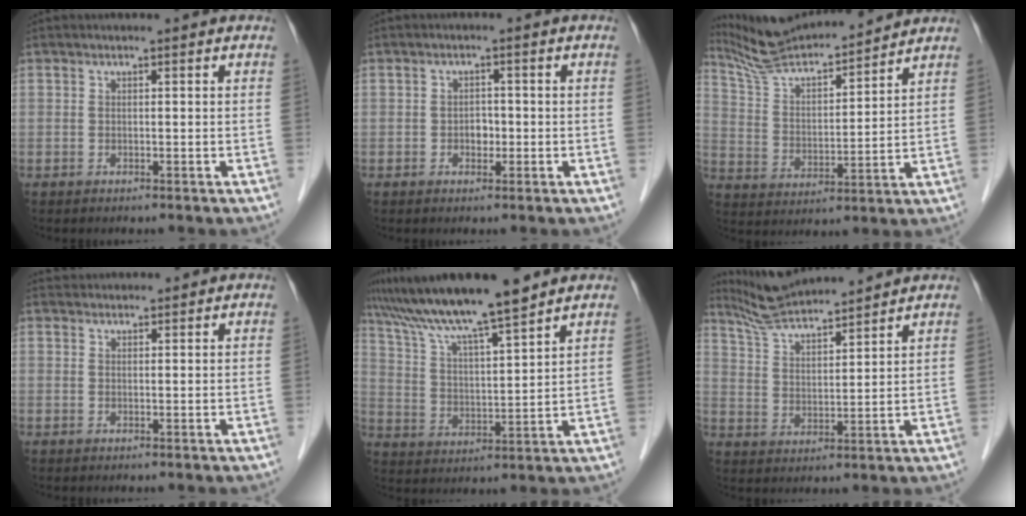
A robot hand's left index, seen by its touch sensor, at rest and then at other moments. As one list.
[{"total": 1.9, "force": [-0.6, 1.4, 1.1], "torque": [-0.015, 0.006, -0.010]}, {"total": 15.2, "force": [14.3, 1.2, 5.1], "torque": [-0.097, 0.009, 0.251]}, {"total": 2.7, "force": [2.7, 0.5, 0.1], "torque": [-0.003, 0.029, 0.046]}, {"total": 13.5, "force": [11.4, -0.3, 7.2], "torque": [-0.133, 0.010, 0.204]}, {"total": 11.8, "force": [11.1, 0.4, 4.0], "torque": [-0.081, 0.022, 0.196]}]